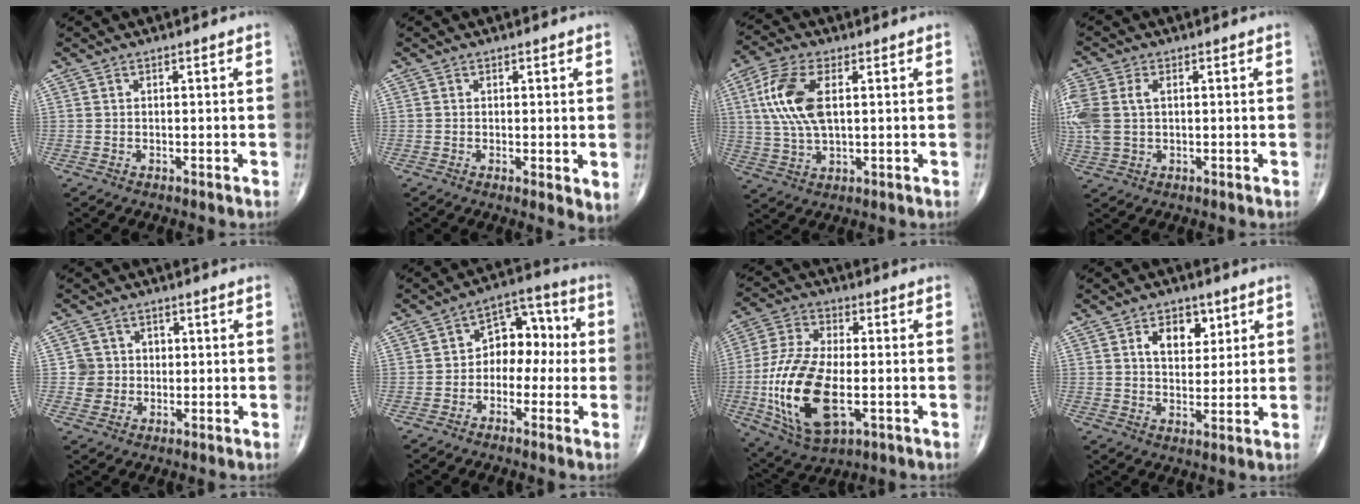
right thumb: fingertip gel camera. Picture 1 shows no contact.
{"total": 3.0, "force": [0.0, 1.0, 2.8], "torque": [-0.044, -0.012, -0.002]}
{"total": 11.6, "force": [2.5, 5.5, 9.8], "torque": [-0.220, 0.003, 0.050]}
{"total": 9.7, "force": [1.2, 6.3, 7.3], "torque": [-0.206, 0.015, 0.028]}
{"total": 4.4, "force": [0.1, 4.4, 0.2], "torque": [0.033, 0.010, -0.003]}
{"total": 9.3, "force": [-0.7, 6.6, 6.6], "torque": [-0.058, 0.044, -0.029]}
{"total": 19.4, "force": [-3.8, 9.4, 16.5], "torque": [-0.341, 0.001, -0.059]}
{"total": 7.4, "force": [3.0, 4.8, 4.7], "torque": [-0.045, -0.013, 0.047]}